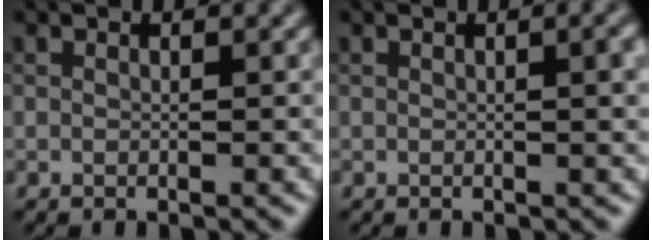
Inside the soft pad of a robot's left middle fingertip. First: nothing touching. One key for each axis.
{"total": 2.4, "fx": 0.2, "fy": 0.7, "fz": 2.3, "tx": -0.025, "ty": 0.004, "tz": 0.000}